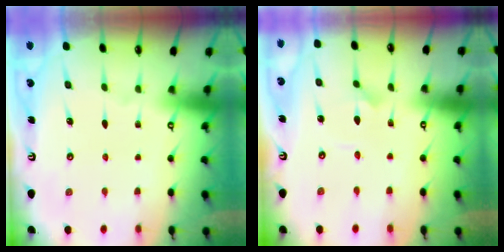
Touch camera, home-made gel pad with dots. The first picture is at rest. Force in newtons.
{"total": 3.2, "press": 3.2, "slide": 0.0}